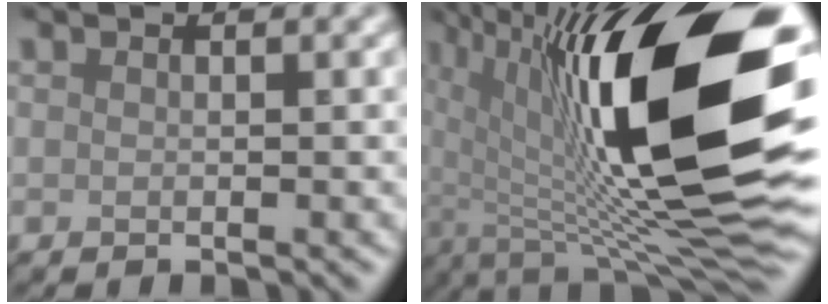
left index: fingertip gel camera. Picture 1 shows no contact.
{"total": 19.1, "force": [1.4, 6.3, 18.0], "torque": [-0.292, -0.002, 0.026]}